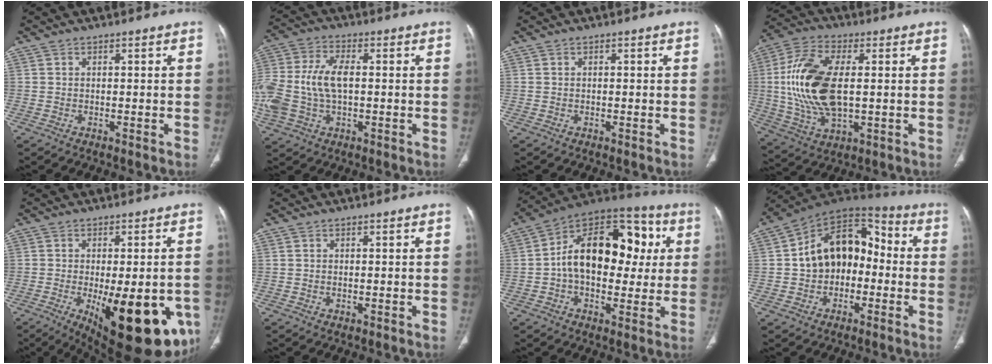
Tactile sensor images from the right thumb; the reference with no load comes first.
{"total": 15.5, "force": [-0.5, 9.4, 12.4], "torque": [-0.299, 0.016, -0.007]}
{"total": 0.0}
{"total": 18.1, "force": [1.1, 9.3, 15.5], "torque": [-0.325, -0.001, 0.025]}
{"total": 22.7, "force": [-7.4, 9.1, 19.5], "torque": [-0.207, -0.020, -0.079]}
{"total": 0.5, "force": [-0.1, 0.4, 0.3], "torque": [-0.008, -0.001, 0.001]}
{"total": 21.6, "force": [2.2, 13.7, 16.6], "torque": [-0.218, 0.034, 0.026]}
{"total": 15.9, "force": [-0.8, 11.3, 11.1], "torque": [-0.134, 0.052, -0.027]}